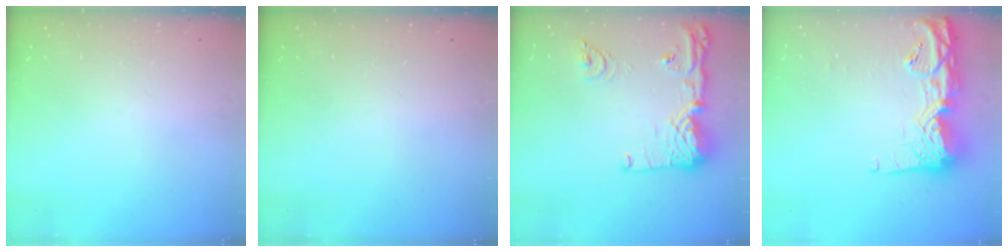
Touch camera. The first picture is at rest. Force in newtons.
{"total": 0.0}
{"total": 16.7, "press": 16.6, "slide": 1.9}
{"total": 16.7, "press": 16.6, "slide": 1.5}